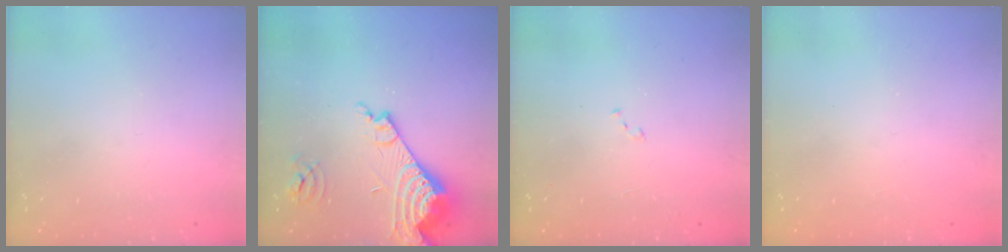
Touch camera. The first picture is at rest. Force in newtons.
{"total": 16.2, "press": 16.1, "slide": 2.0}
{"total": 6.6, "press": 6.5, "slide": 0.8}
{"total": 0.9, "press": 0.9, "slide": 0.4}